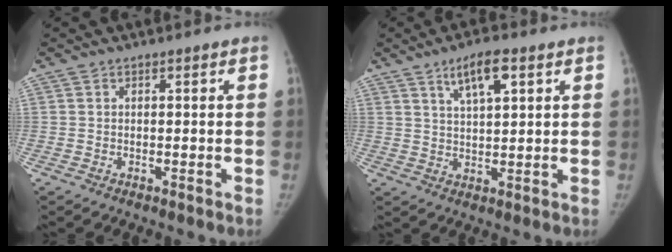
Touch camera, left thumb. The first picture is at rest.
{"total": 6.7, "force": [3.5, 2.3, 5.2], "torque": [-0.082, -0.012, 0.059]}